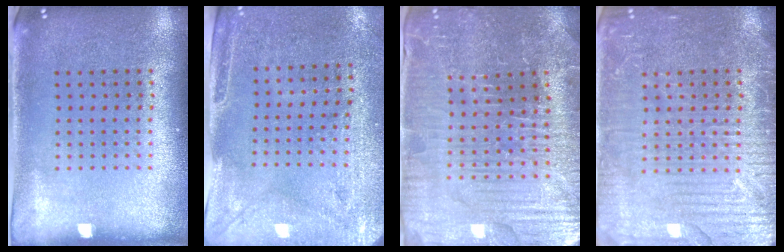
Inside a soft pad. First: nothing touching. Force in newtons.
{"total": 2.9, "press": 2.4, "slide": 1.5}
{"total": 4.1, "press": 4.1, "slide": 0.5}
{"total": 3.9, "press": 3.9, "slide": 0.6}